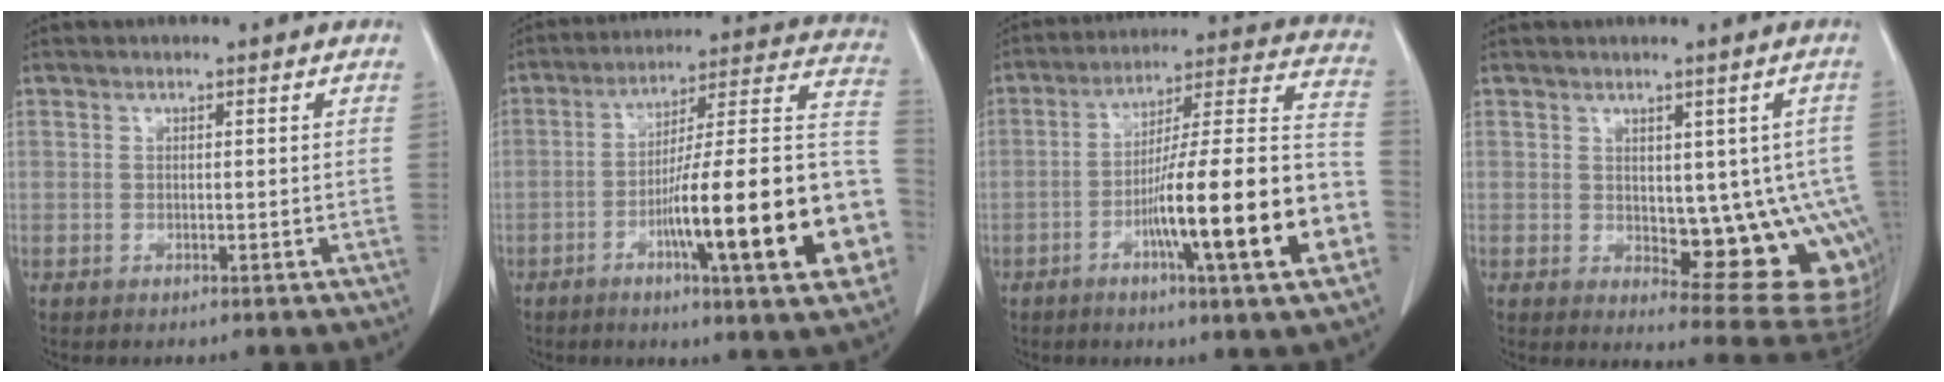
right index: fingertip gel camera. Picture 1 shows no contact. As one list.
[{"total": 24.1, "force": [-7.3, 2.2, 22.9], "torque": [-0.254, 0.015, -0.103]}, {"total": 20.7, "force": [-6.9, 0.8, 19.5], "torque": [-0.263, 0.008, -0.107]}, {"total": 13.1, "force": [-1.2, 5.7, 11.7], "torque": [-0.096, 0.001, 0.002]}]